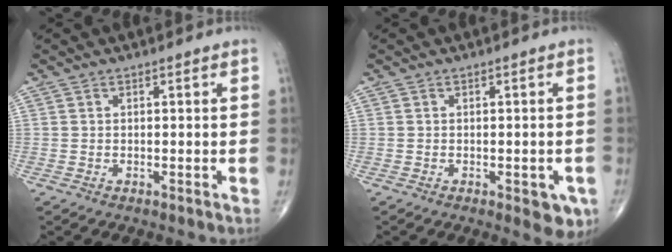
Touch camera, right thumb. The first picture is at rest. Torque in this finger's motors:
{"motor_torque": [0.70, 0.57, -0.11, -0.11, 0.09]}